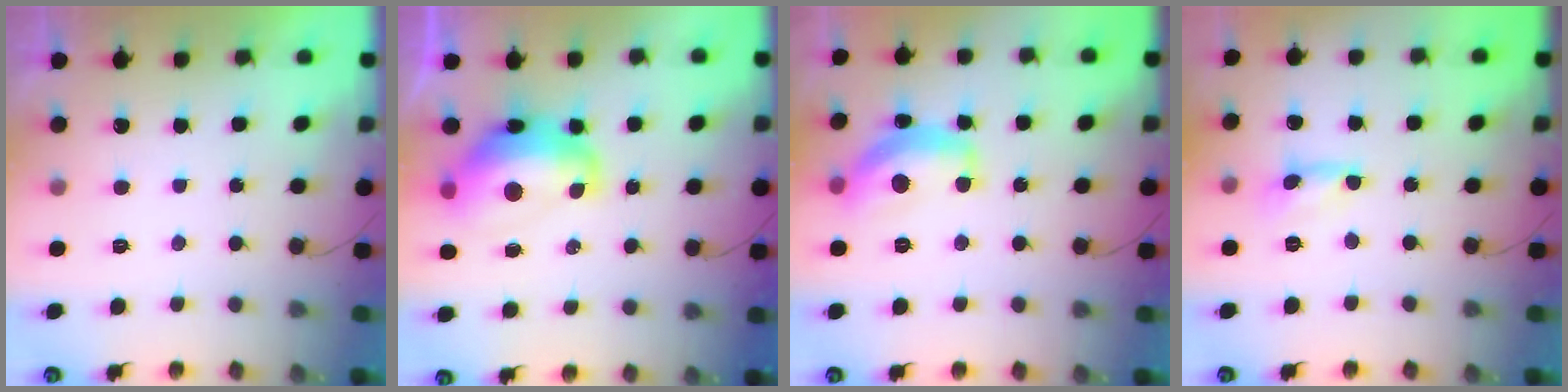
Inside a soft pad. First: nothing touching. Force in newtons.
{"total": 14.9, "press": 14.8, "slide": 1.1}
{"total": 14.5, "press": 14.5, "slide": 0.8}
{"total": 0.8, "press": 0.7, "slide": 0.1}